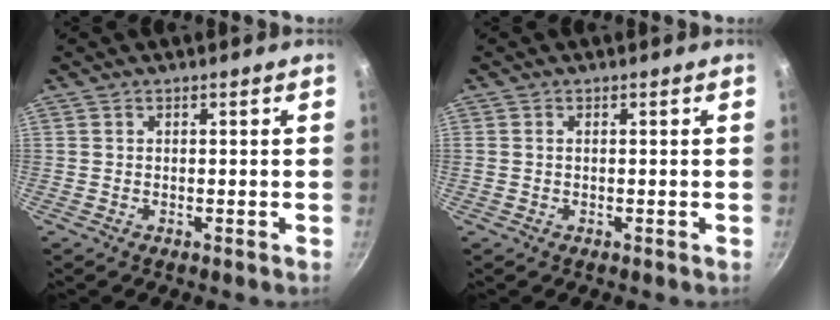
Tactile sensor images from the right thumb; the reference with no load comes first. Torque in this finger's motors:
{"motor_torque": [-0.16, -0.16, 0.05, 0.51, -0.01]}